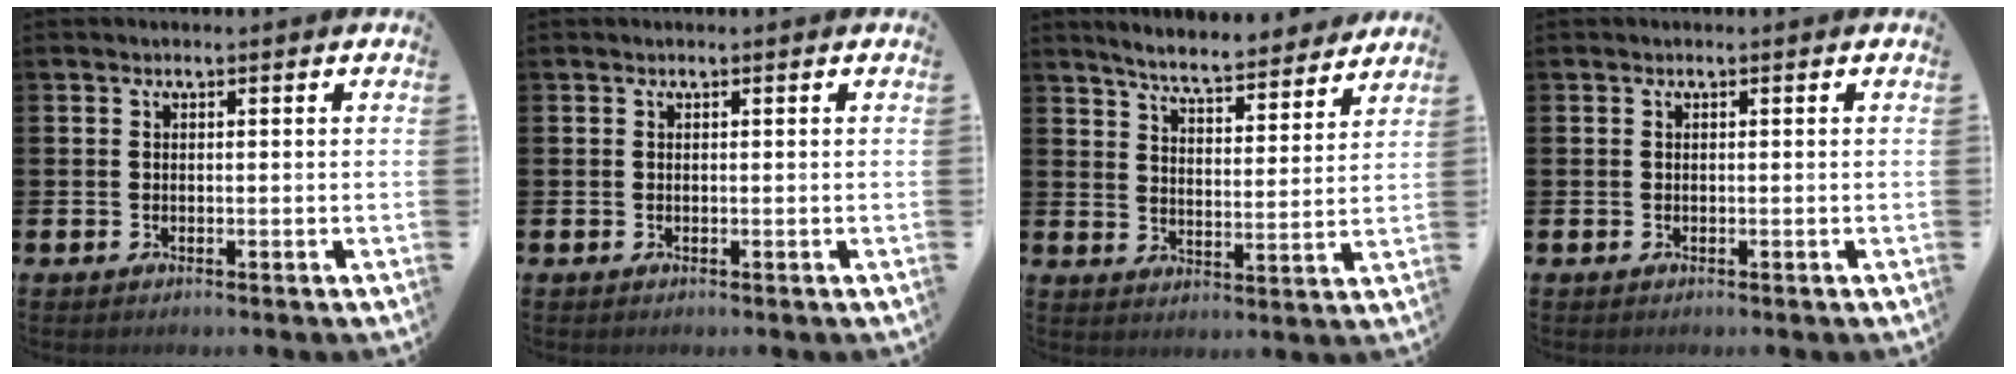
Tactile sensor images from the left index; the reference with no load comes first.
{"total": 0.0}
{"total": 6.5, "force": [6.3, 0.8, 1.6], "torque": [-0.054, -0.045, 0.107]}
{"total": 0.0}